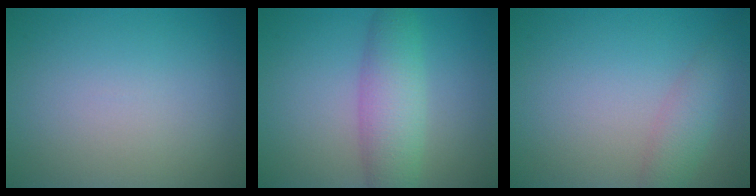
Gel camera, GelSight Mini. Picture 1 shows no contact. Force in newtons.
{"total": 4.7, "press": 4.7, "slide": 0.1}
{"total": 2.5, "press": 2.5, "slide": 0.1}